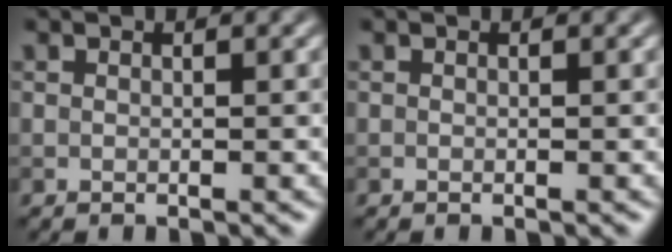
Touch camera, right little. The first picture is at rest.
{"total": 0.0}